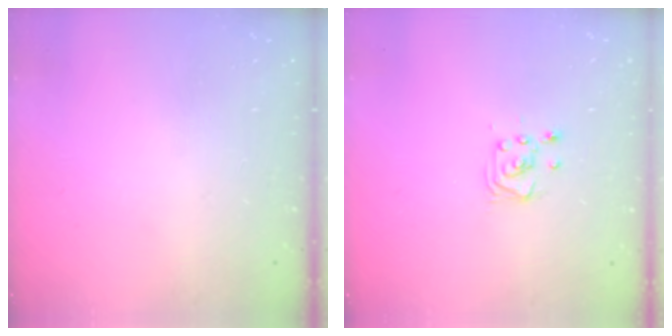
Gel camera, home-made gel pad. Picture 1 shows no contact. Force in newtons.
{"total": 3.4, "press": 3.4, "slide": 0.4}